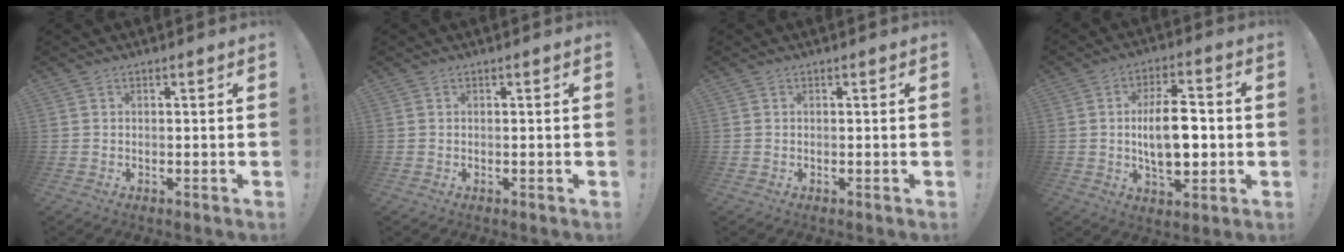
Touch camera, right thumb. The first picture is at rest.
{"total": 0.0}
{"total": 0.0}
{"total": 13.4, "force": [-0.4, 6.9, 11.4], "torque": [-0.189, 0.001, -0.011]}